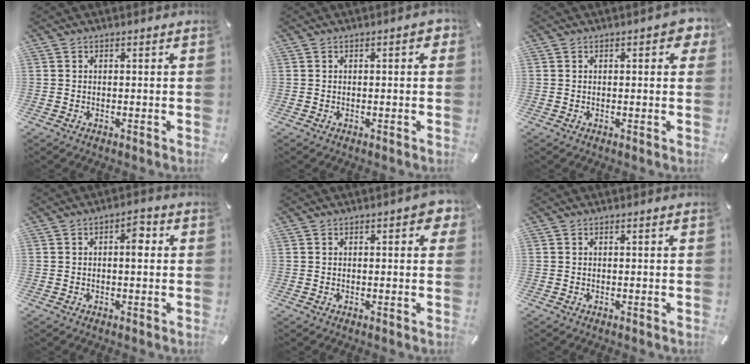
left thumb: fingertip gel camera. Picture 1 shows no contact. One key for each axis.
{"total": 2.0, "fx": 0.2, "fy": 0.8, "fz": 1.9, "tx": -0.028, "ty": 0.004, "tz": -0.001}
{"total": 3.4, "fx": 0.9, "fy": 1.4, "fz": 2.9, "tx": -0.036, "ty": -0.002, "tz": 0.009}
{"total": 4.0, "fx": 0.5, "fy": 1.7, "fz": 3.6, "tx": -0.050, "ty": 0.002, "tz": 0.000}
{"total": 3.5, "fx": 1.0, "fy": 1.5, "fz": 3.1, "tx": -0.039, "ty": -0.001, "tz": 0.011}
{"total": 0.0}